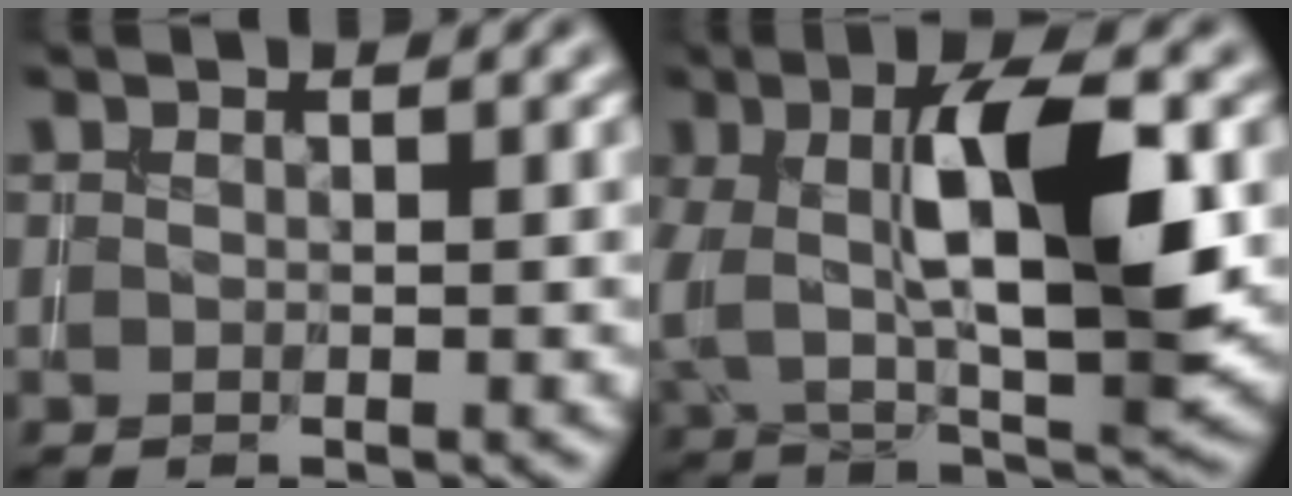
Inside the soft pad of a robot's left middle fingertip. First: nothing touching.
{"total": 10.4, "force": [1.0, 4.2, 9.5], "torque": [-0.150, 0.008, 0.014]}